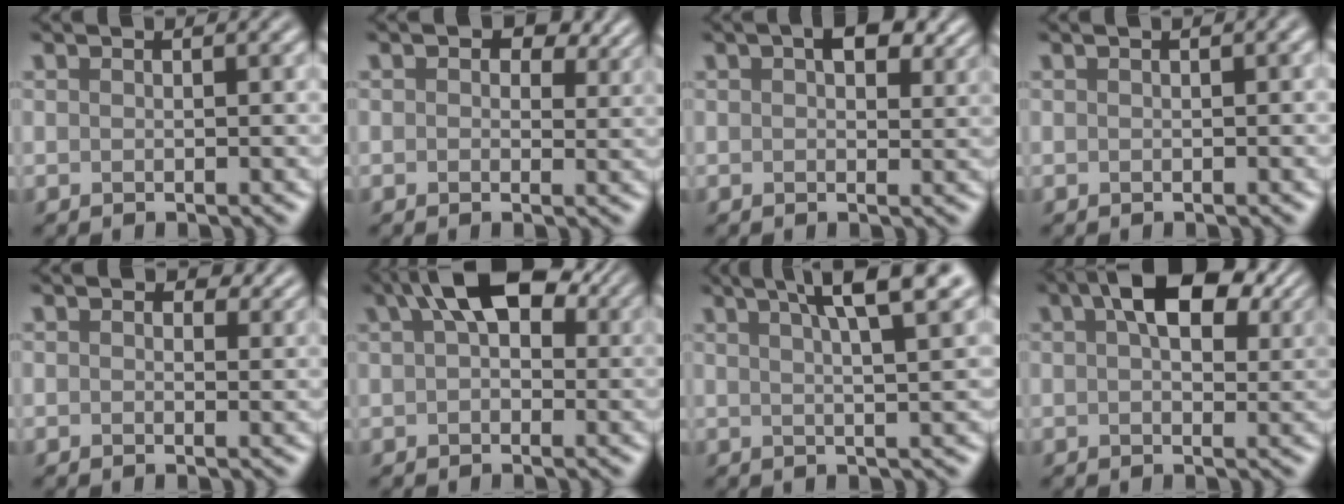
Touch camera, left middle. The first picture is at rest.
{"total": 4.1, "force": [1.9, 2.4, 2.8], "torque": [-0.033, -0.001, 0.022]}
{"total": 4.0, "force": [1.7, 2.1, 2.9], "torque": [-0.039, 0.003, 0.025]}
{"total": 1.1, "force": [0.3, 0.2, 1.0], "torque": [-0.014, 0.008, 0.004]}
{"total": 1.8, "force": [1.0, 1.0, 1.2], "torque": [-0.014, -0.003, 0.013]}
{"total": 7.8, "force": [3.6, 4.0, 5.6], "torque": [-0.080, 0.026, 0.040]}
{"total": 8.1, "force": [4.5, 2.1, 6.4], "torque": [-0.058, 0.033, 0.039]}
{"total": 8.6, "force": [3.8, 4.4, 6.3], "torque": [-0.094, 0.016, 0.052]}